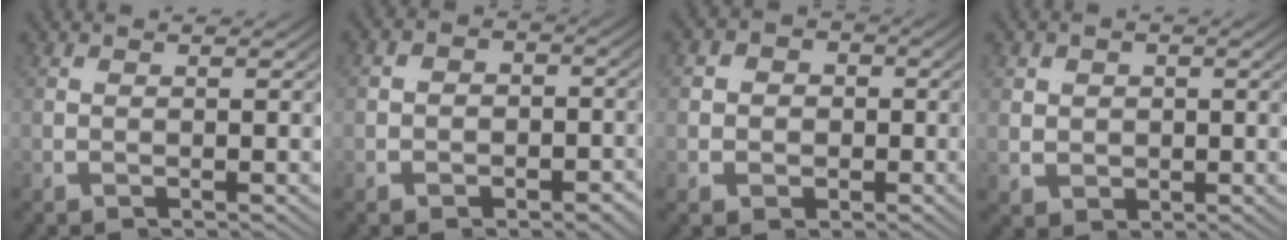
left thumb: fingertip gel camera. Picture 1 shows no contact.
{"total": 5.8, "force": [-1.0, 5.0, 2.9], "torque": [-0.049, -0.025, -0.010]}
{"total": 9.1, "force": [0.9, 7.4, 5.2], "torque": [-0.083, -0.007, 0.009]}
{"total": 2.7, "force": [0.6, 2.4, 1.1], "torque": [-0.020, -0.008, 0.015]}